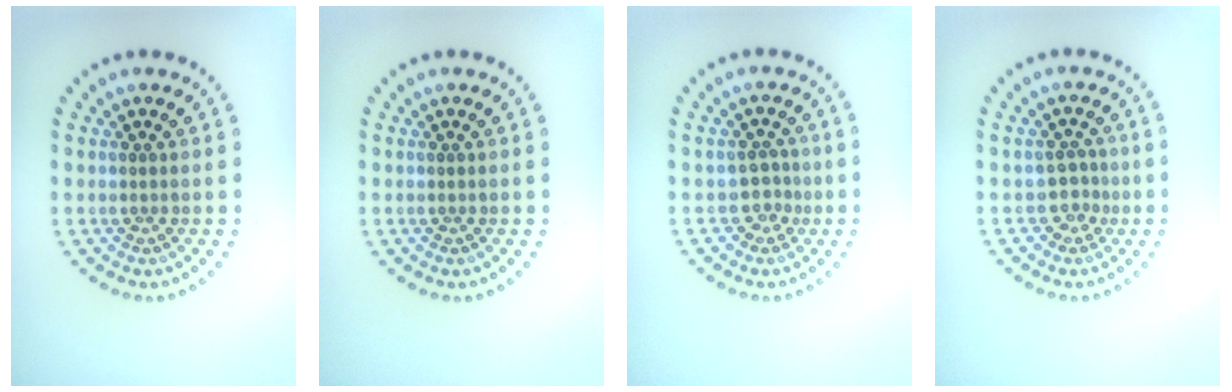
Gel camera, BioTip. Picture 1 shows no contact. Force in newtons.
{"total": 0.0}
{"total": 1.6, "press": 1.3, "slide": 1.1}
{"total": 1.6, "press": 1.3, "slide": 1.1}